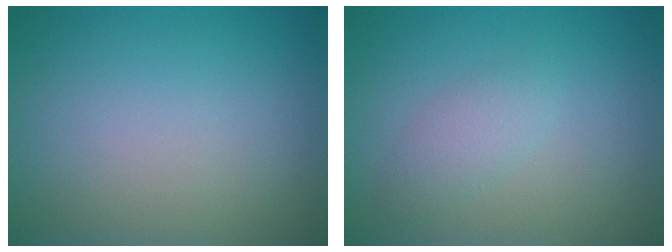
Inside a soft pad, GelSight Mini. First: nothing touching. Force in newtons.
{"total": 1.9, "press": 1.9, "slide": 0.1}